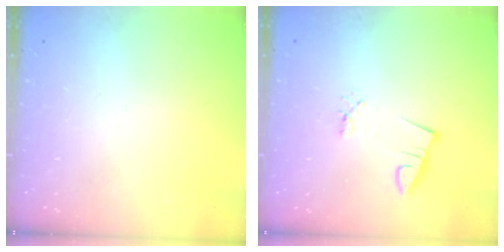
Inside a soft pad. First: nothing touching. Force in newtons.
{"total": 1.1, "press": 1.1, "slide": 0.0}